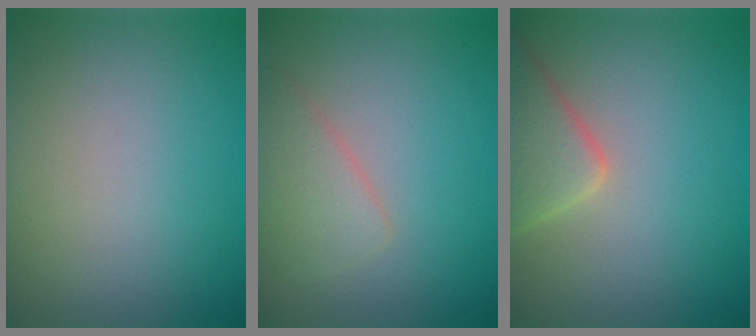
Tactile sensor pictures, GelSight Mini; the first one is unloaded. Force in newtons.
{"total": 2.5, "press": 2.5, "slide": 0.1}
{"total": 4.3, "press": 4.3, "slide": 0.2}